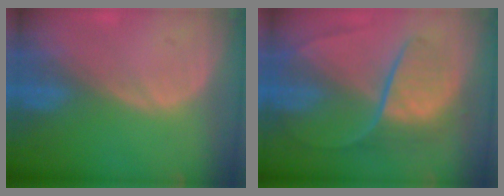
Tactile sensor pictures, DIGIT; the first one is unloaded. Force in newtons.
{"total": 9.0, "press": 7.4, "slide": 5.1}